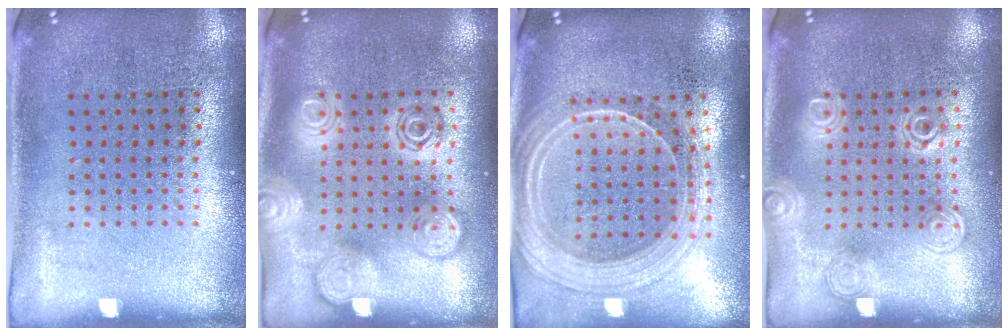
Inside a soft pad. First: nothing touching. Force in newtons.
{"total": 2.6, "press": 2.6, "slide": 0.3}
{"total": 2.3, "press": 2.1, "slide": 1.0}
{"total": 1.2, "press": 1.2, "slide": 0.3}